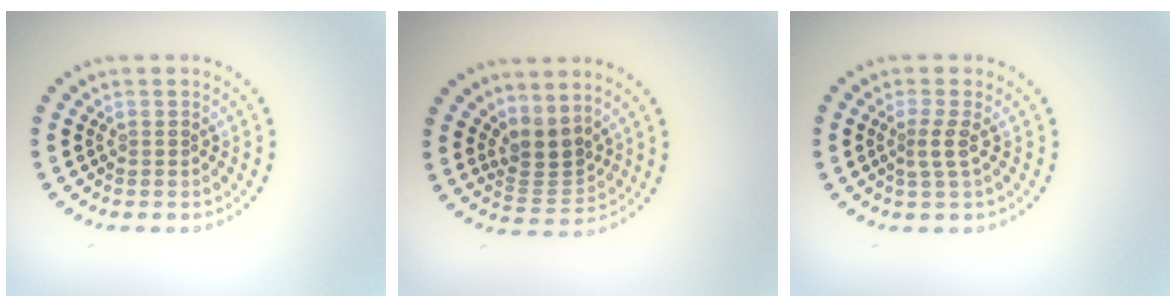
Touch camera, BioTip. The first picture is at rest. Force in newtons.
{"total": 2.9, "press": 2.1, "slide": 2.0}
{"total": 1.7, "press": 1.1, "slide": 1.3}